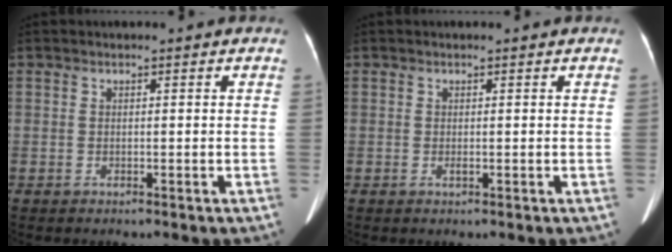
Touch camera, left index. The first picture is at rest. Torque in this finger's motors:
{"motor_torque": [0.38, 0.06, 0.06, 0.04]}